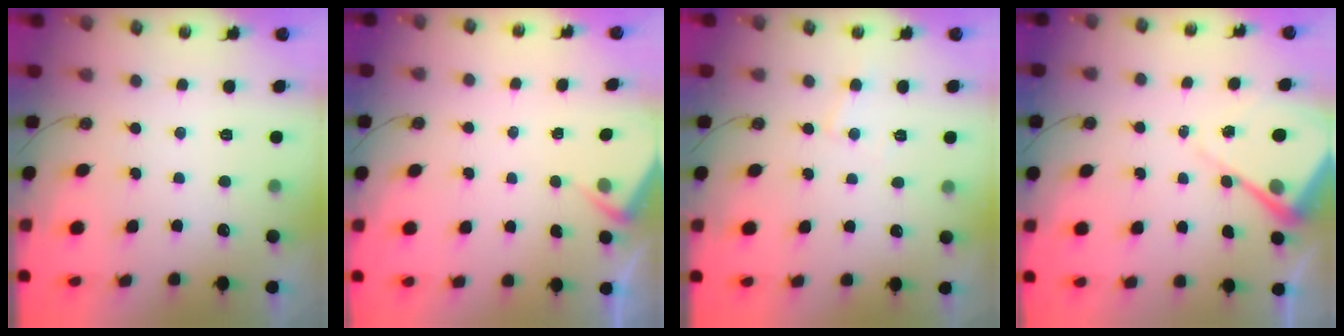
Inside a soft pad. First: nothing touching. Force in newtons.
{"total": 2.8, "press": 2.8, "slide": 0.5}
{"total": 4.0, "press": 3.9, "slide": 0.6}
{"total": 8.4, "press": 8.4, "slide": 0.7}